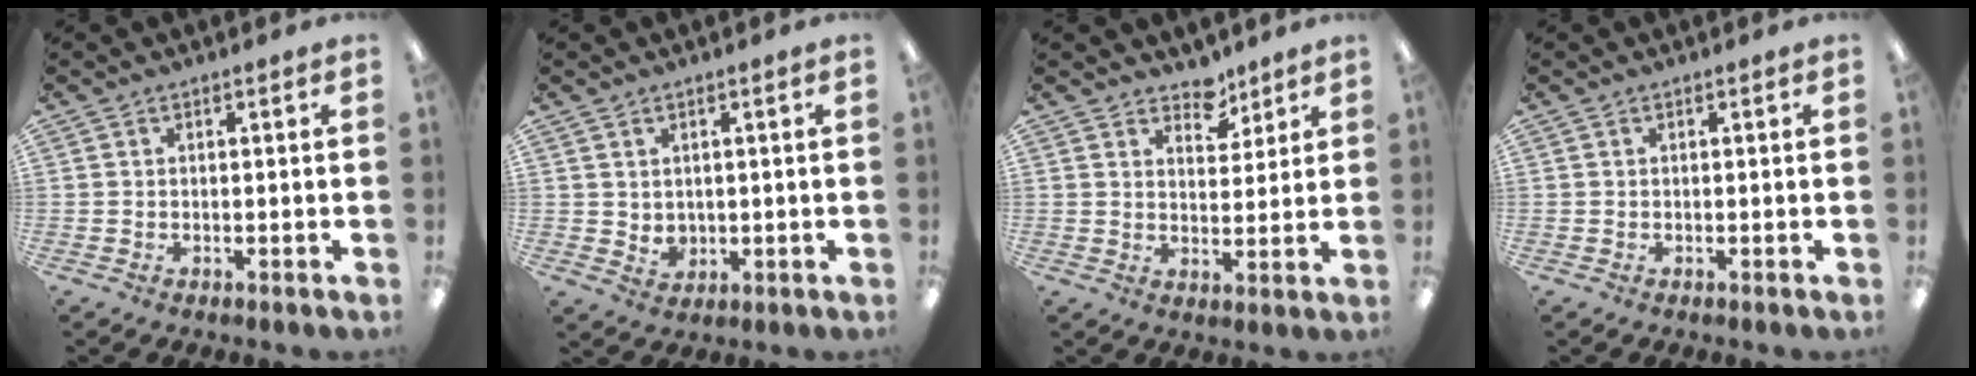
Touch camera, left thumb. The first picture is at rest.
{"total": 2.8, "force": [1.7, 2.0, 0.8], "torque": [-0.011, -0.009, 0.031]}
{"total": 6.3, "force": [5.1, 3.2, 1.8], "torque": [-0.010, -0.033, 0.090]}
{"total": 0.0}